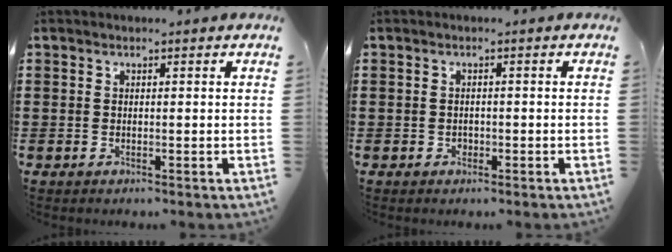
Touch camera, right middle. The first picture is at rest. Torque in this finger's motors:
{"motor_torque": [1.64, 0.50, -0.02, -0.01]}